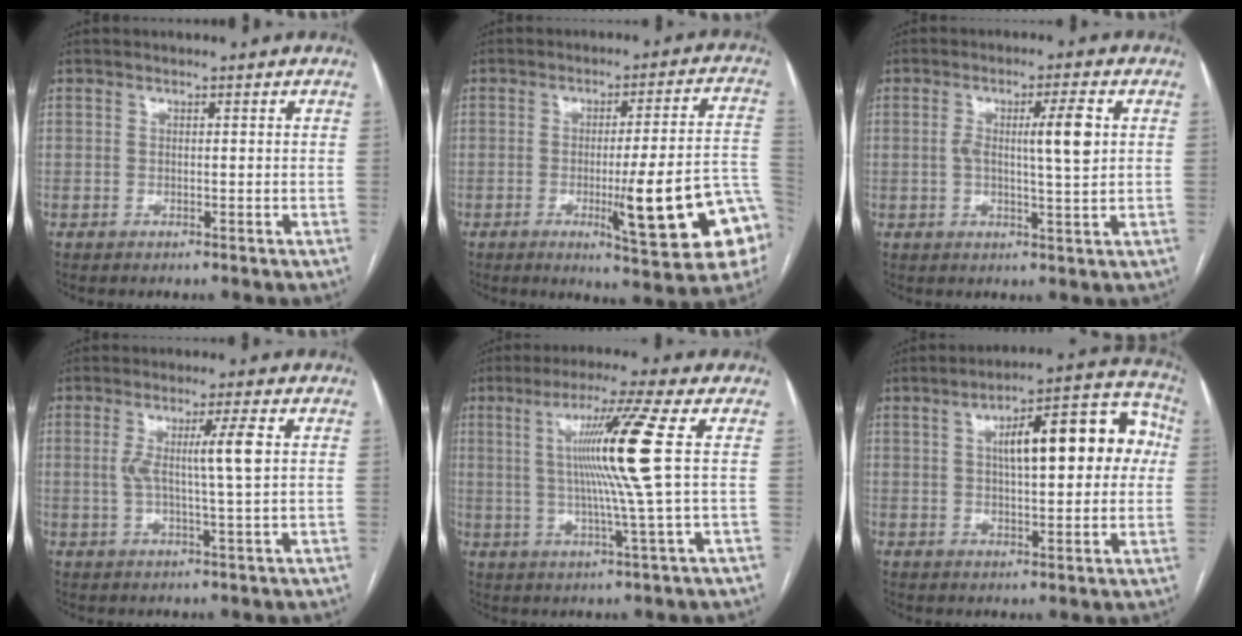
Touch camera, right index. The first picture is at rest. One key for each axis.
{"total": 16.1, "fx": -5.0, "fy": 1.2, "fz": 15.3, "tx": -0.156, "ty": 0.009, "tz": -0.057}
{"total": 6.2, "fx": 1.0, "fy": 0.1, "fz": 6.1, "tx": -0.103, "ty": 0.005, "tz": 0.017}
{"total": 6.1, "fx": 1.0, "fy": -0.6, "fz": 6.0, "tx": -0.108, "ty": 0.005, "tz": 0.022}
{"total": 11.5, "fx": 1.8, "fy": -2.7, "fz": 11.0, "tx": -0.197, "ty": 0.002, "tz": 0.040}
{"total": 15.3, "fx": 2.8, "fy": 4.6, "fz": 14.3, "tx": -0.191, "ty": 0.049, "tz": 0.041}